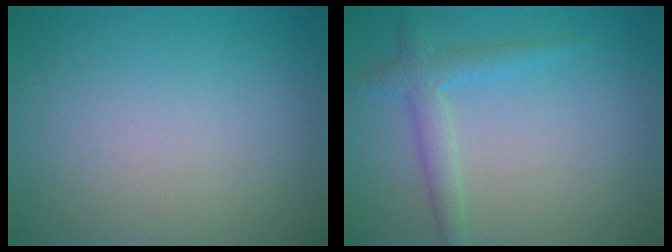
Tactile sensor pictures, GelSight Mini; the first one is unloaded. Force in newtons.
{"total": 2.3, "press": 2.3, "slide": 0.0}